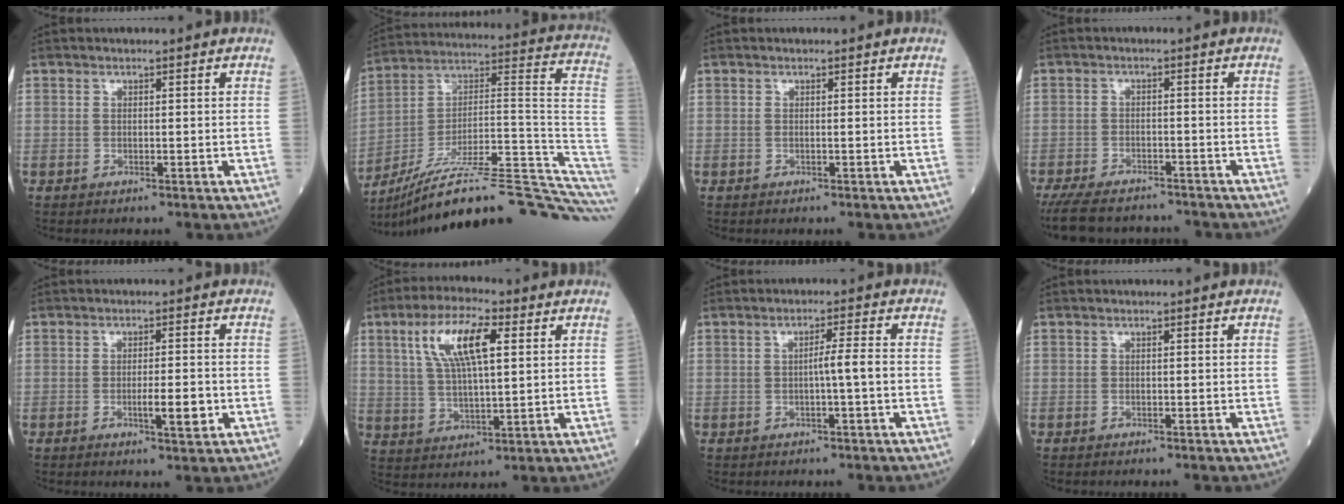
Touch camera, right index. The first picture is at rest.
{"total": 27.5, "force": [-21.7, 1.8, 16.8], "torque": [-0.161, 0.039, -0.329]}
{"total": 0.0}
{"total": 13.1, "force": [-11.4, 4.0, 5.1], "torque": [-0.115, -0.009, -0.163]}
{"total": 4.2, "force": [-1.2, 0.6, 4.0], "torque": [-0.062, -0.002, -0.014]}
{"total": 11.0, "force": [4.0, 2.8, 9.9], "torque": [-0.196, 0.016, 0.076]}
{"total": 3.1, "force": [-0.5, -0.4, 3.0], "torque": [-0.047, 0.002, -0.009]}
{"total": 0.0}